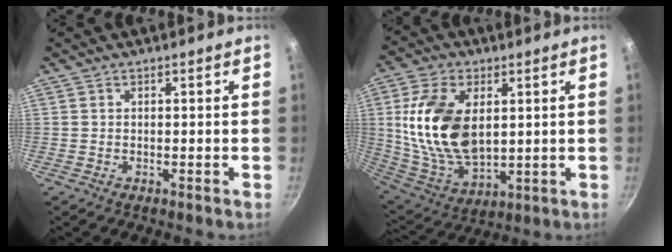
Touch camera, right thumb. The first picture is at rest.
{"total": 18.8, "force": [3.2, 11.2, 14.8], "torque": [-0.269, -0.019, 0.075]}